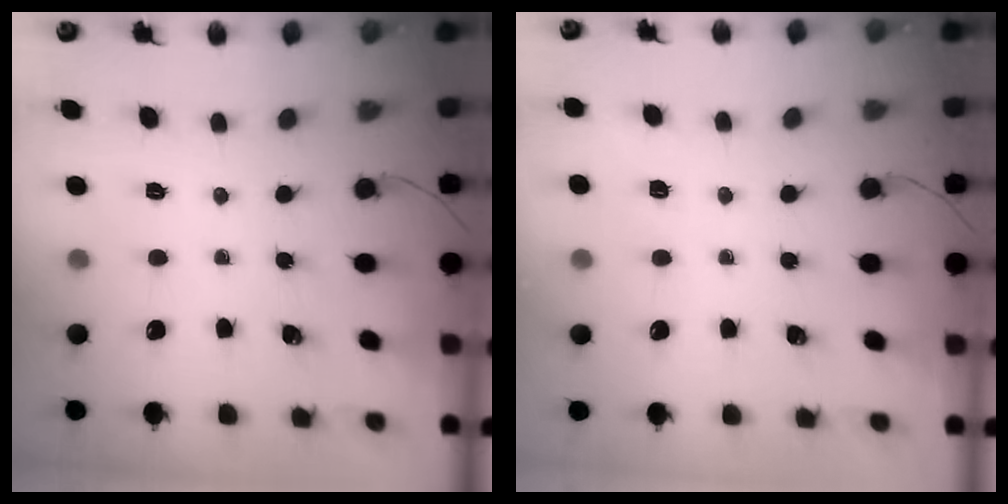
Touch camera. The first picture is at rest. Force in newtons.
{"total": 1.4, "press": 0.6, "slide": 1.3}